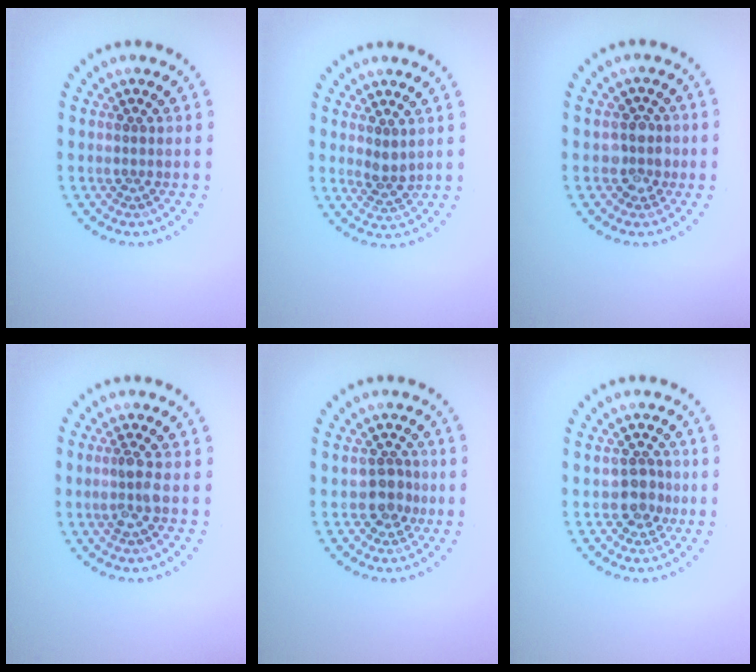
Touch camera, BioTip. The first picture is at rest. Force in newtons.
{"total": 1.6, "press": 1.4, "slide": 0.8}
{"total": 2.3, "press": 2.1, "slide": 1.1}
{"total": 1.7, "press": 1.6, "slide": 0.6}
{"total": 2.2, "press": 1.9, "slide": 1.0}
{"total": 2.2, "press": 1.9, "slide": 1.0}